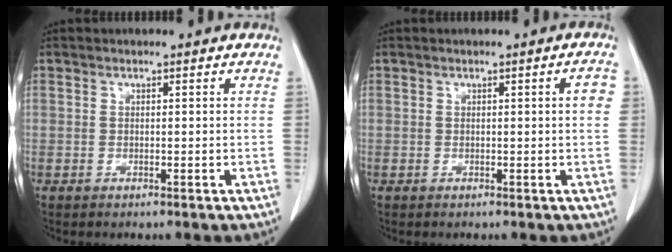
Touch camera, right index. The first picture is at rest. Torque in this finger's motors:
{"motor_torque": [0.18, -0.01, 0.01, 0.00]}